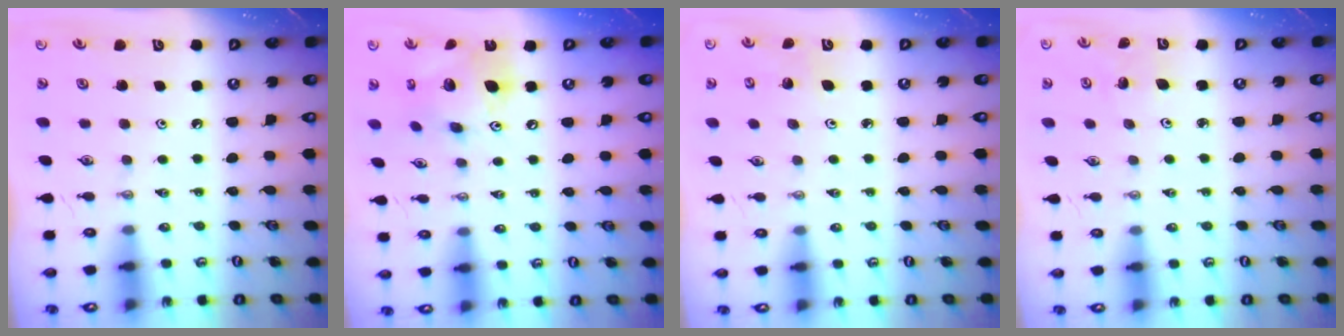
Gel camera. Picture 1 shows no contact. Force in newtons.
{"total": 15.6, "press": 15.6, "slide": 1.5}
{"total": 2.8, "press": 2.8, "slide": 0.2}
{"total": 2.5, "press": 2.5, "slide": 0.2}